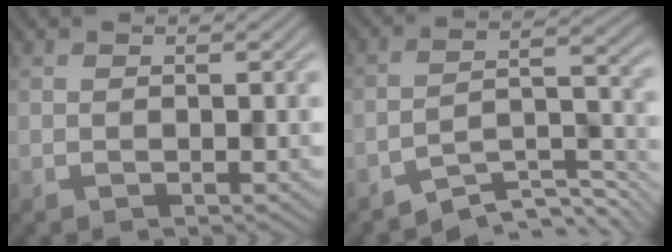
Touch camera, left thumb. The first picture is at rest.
{"total": 7.2, "force": [-6.0, 1.8, 3.6], "torque": [-0.057, 0.003, -0.108]}